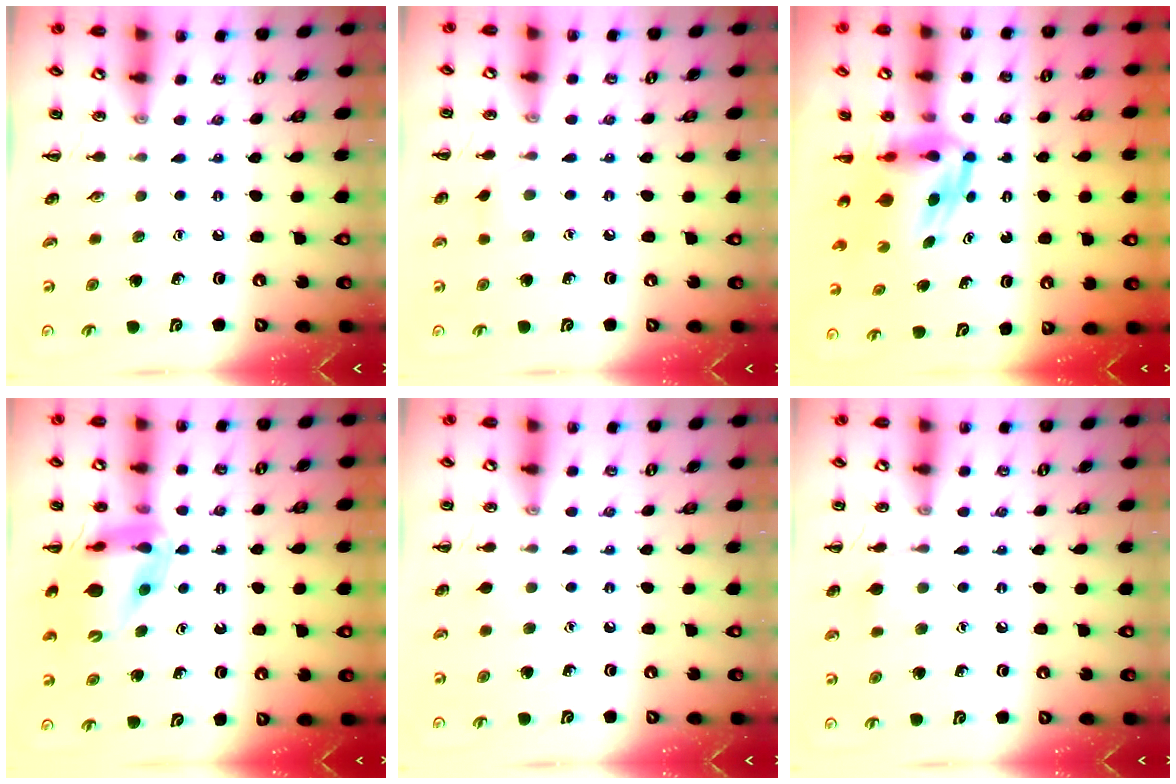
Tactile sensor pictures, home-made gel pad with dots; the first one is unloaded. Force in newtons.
{"total": 2.8, "press": 2.5, "slide": 1.1}
{"total": 5.0, "press": 4.8, "slide": 1.3}
{"total": 13.7, "press": 13.2, "slide": 3.7}
{"total": 2.3, "press": 2.0, "slide": 1.0}
{"total": 5.4, "press": 5.1, "slide": 1.9}